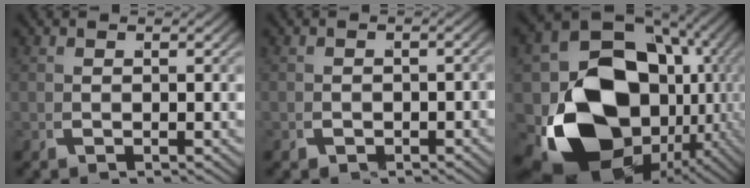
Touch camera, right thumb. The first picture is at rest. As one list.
[{"total": 1.2, "force": [-0.9, 0.7, 0.3], "torque": [0.003, -0.004, -0.016]}, {"total": 23.8, "force": [-3.4, 16.1, 17.2], "torque": [-0.321, -0.070, -0.023]}]